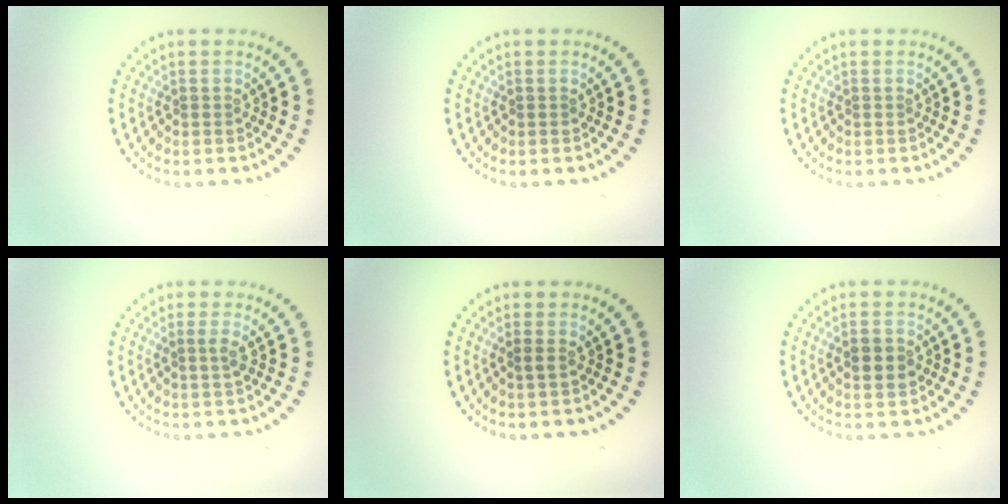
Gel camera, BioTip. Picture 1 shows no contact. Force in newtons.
{"total": 0.0}
{"total": 0.0}
{"total": 1.1, "press": 0.9, "slide": 0.7}
{"total": 0.7, "press": 0.6, "slide": 0.2}
{"total": 2.2, "press": 2.2, "slide": 0.1}